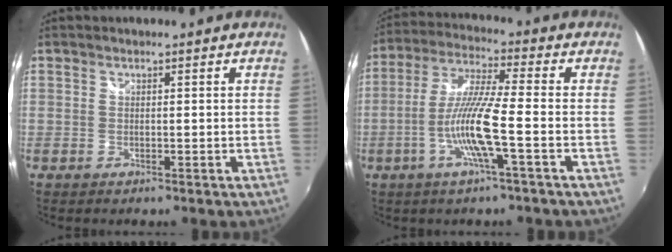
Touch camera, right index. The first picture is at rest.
{"total": 10.9, "force": [-3.8, -0.1, 10.2], "torque": [-0.209, -0.003, -0.075]}